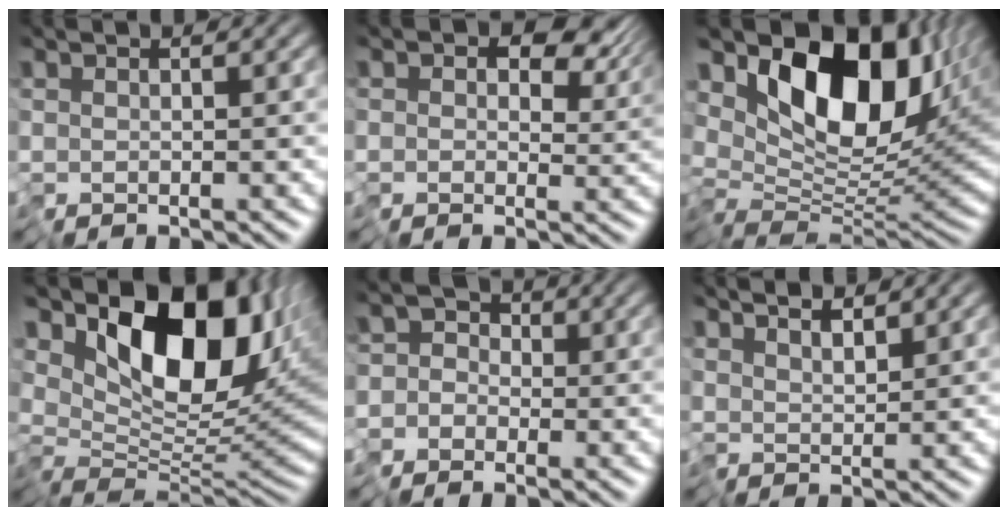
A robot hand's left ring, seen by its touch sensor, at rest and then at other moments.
{"total": 6.3, "force": [2.3, 4.6, 3.7], "torque": [-0.055, -0.005, 0.033]}
{"total": 12.6, "force": [5.2, 6.5, 9.4], "torque": [-0.146, 0.008, 0.087]}
{"total": 11.4, "force": [4.6, 5.8, 8.7], "torque": [-0.127, -0.005, 0.080]}
{"total": 3.7, "force": [-2.1, 2.9, 0.5], "torque": [0.023, 0.008, -0.053]}
{"total": 2.3, "force": [2.1, 0.2, 0.9], "torque": [-0.022, 0.008, 0.038]}